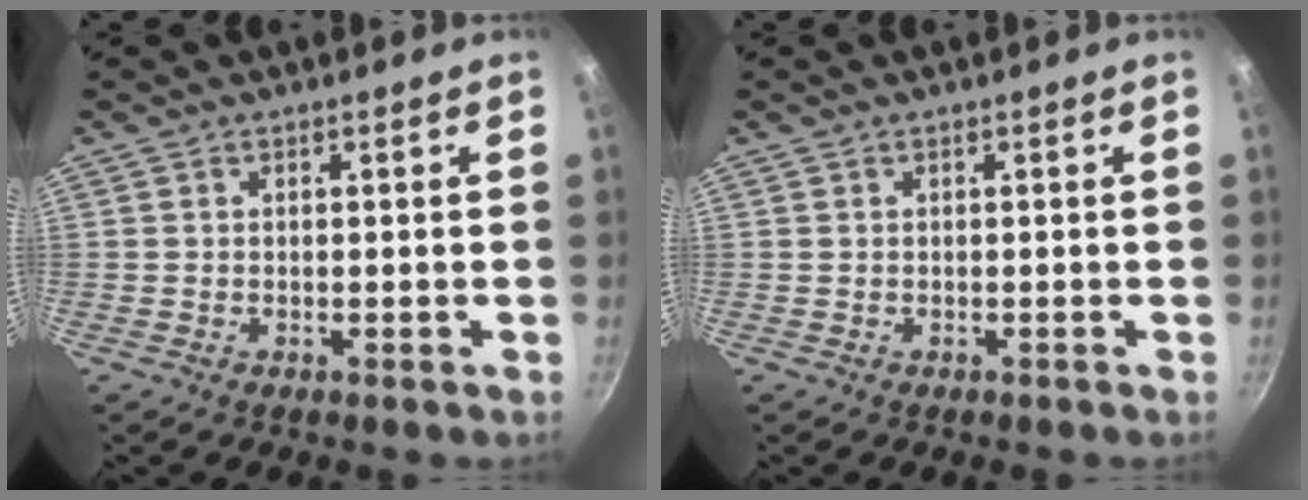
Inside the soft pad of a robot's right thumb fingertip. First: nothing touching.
{"total": 0.0}